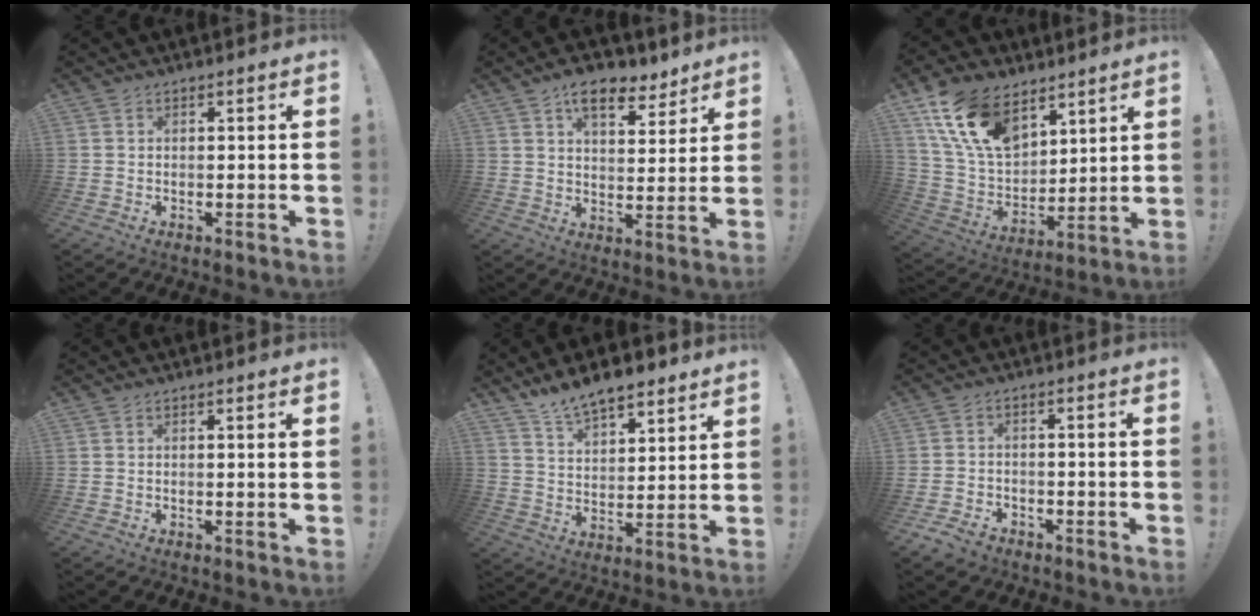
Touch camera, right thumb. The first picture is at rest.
{"total": 10.7, "force": [7.3, 5.2, 5.9], "torque": [-0.074, -0.044, 0.130]}
{"total": 18.4, "force": [10.6, 11.3, 10.0], "torque": [-0.202, -0.051, 0.202]}
{"total": 1.0, "force": [0.5, -0.3, 0.8], "torque": [-0.008, -0.004, 0.006]}
{"total": 9.7, "force": [8.5, 2.9, 3.6], "torque": [-0.072, -0.060, 0.159]}
{"total": 4.5, "force": [-3.2, 2.7, 1.5], "torque": [-0.035, 0.008, -0.060]}